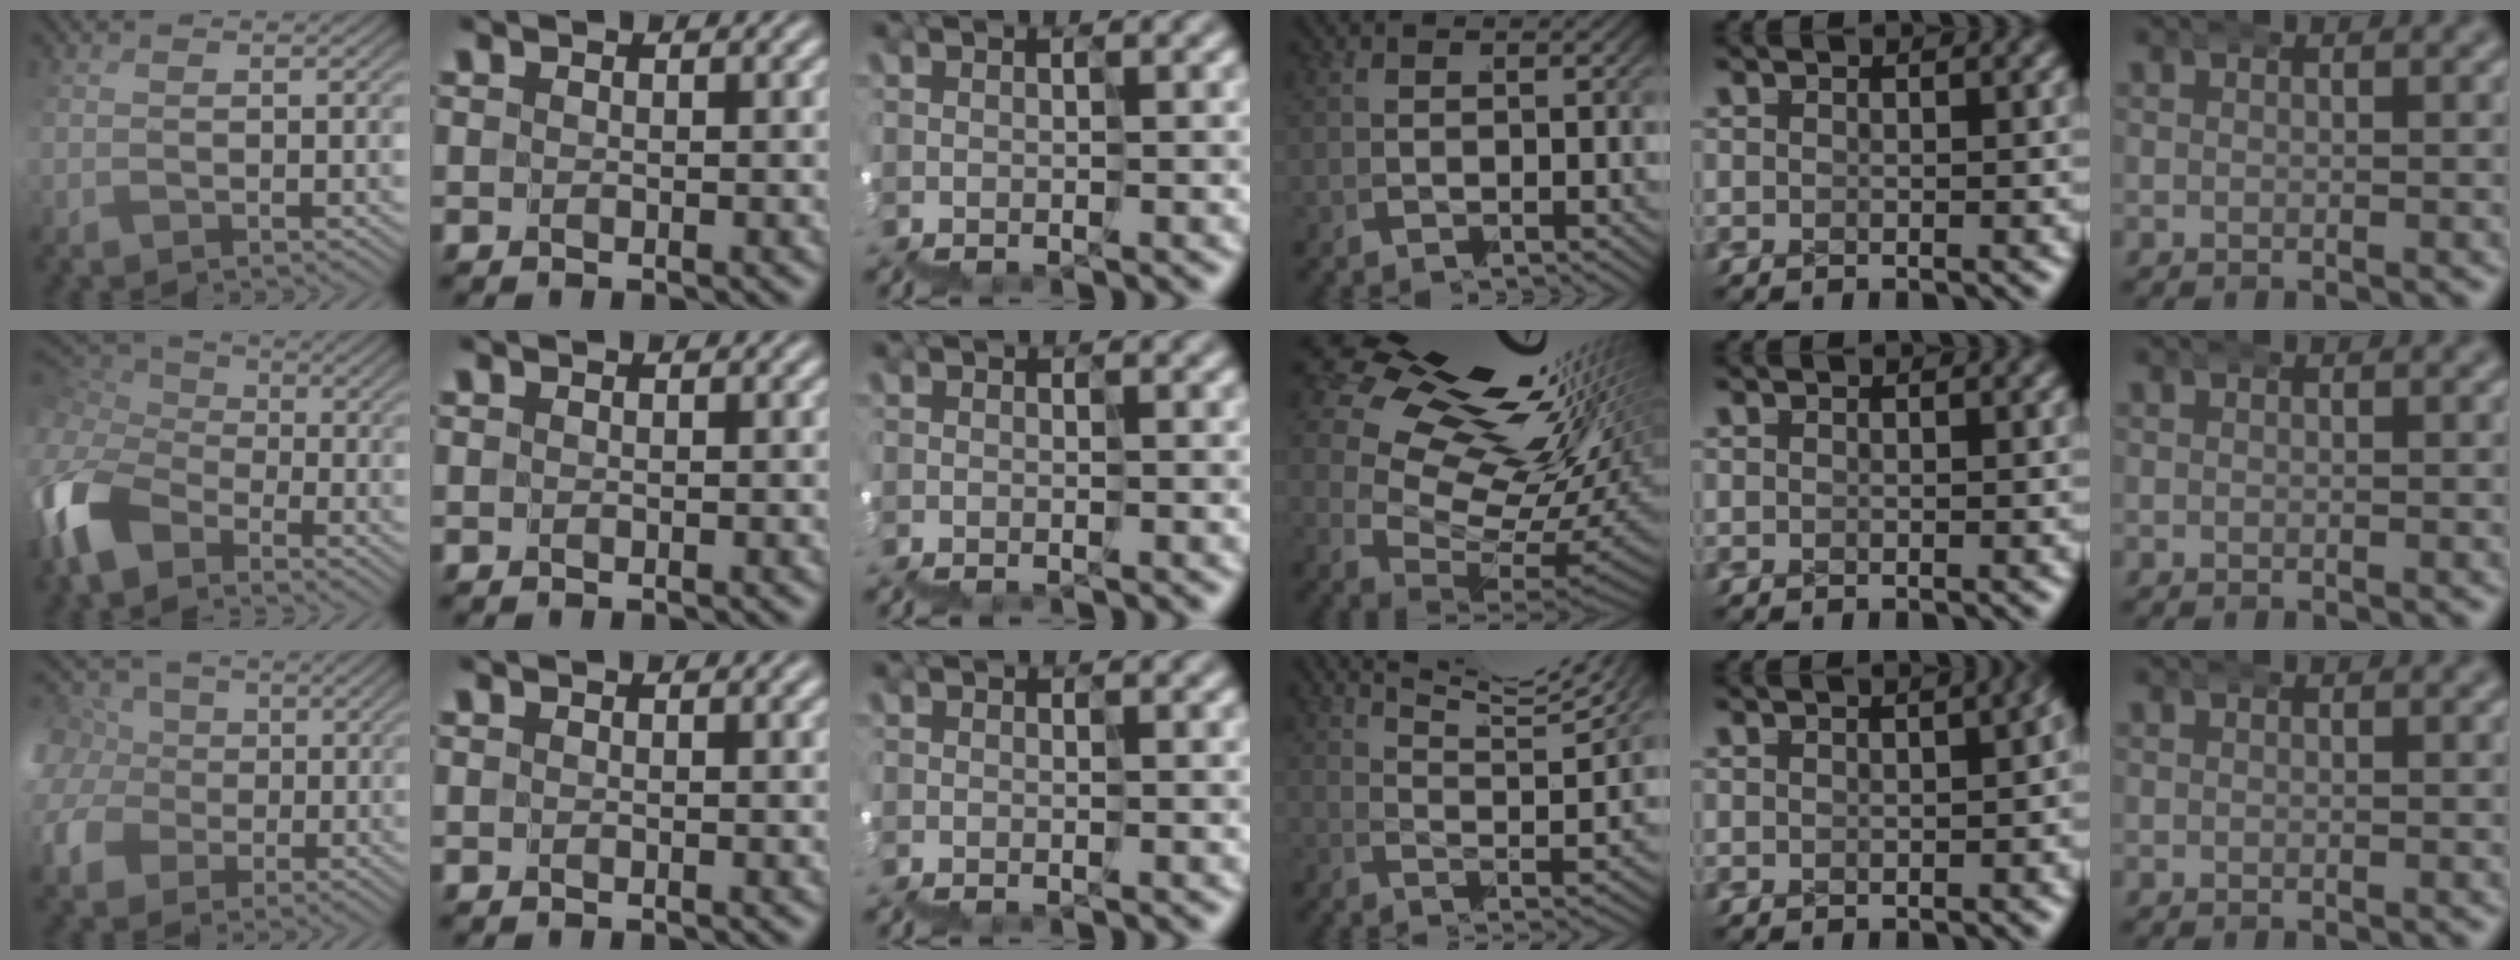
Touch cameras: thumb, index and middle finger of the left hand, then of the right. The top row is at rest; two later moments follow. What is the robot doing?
{"motion": "wrap", "object": "ethernet cable"}